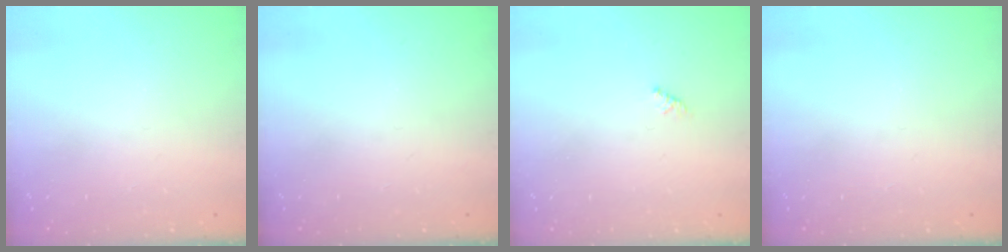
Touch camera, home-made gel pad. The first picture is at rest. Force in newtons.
{"total": 0.0}
{"total": 1.5, "press": 1.4, "slide": 0.4}
{"total": 0.0}